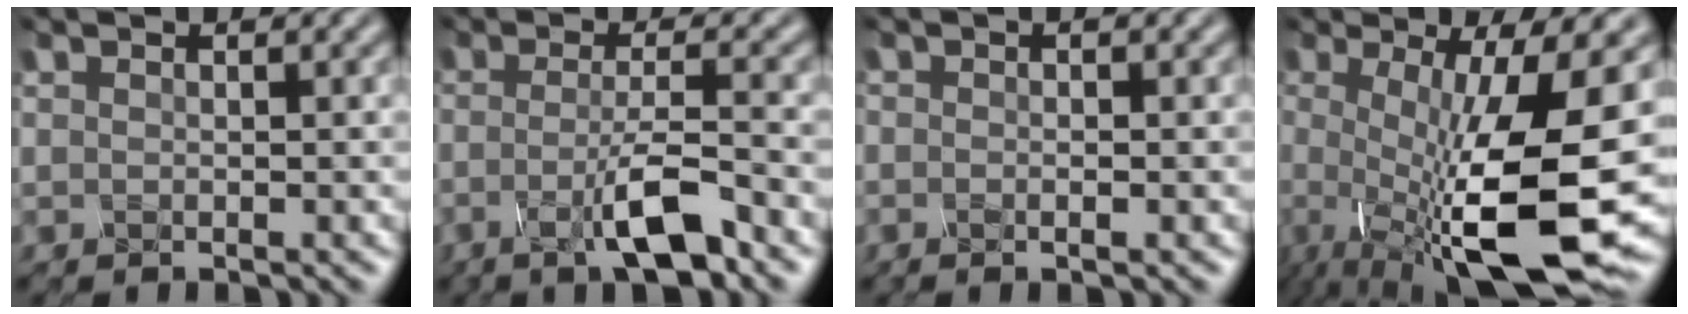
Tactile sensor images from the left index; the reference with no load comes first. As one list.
[{"total": 4.7, "force": [-2.3, 0.8, 4.0], "torque": [-0.066, -0.010, -0.045]}, {"total": 1.2, "force": [-0.2, 0.3, 1.1], "torque": [-0.015, -0.002, -0.005]}, {"total": 15.5, "force": [-3.5, 4.4, 14.5], "torque": [-0.215, -0.016, -0.056]}]